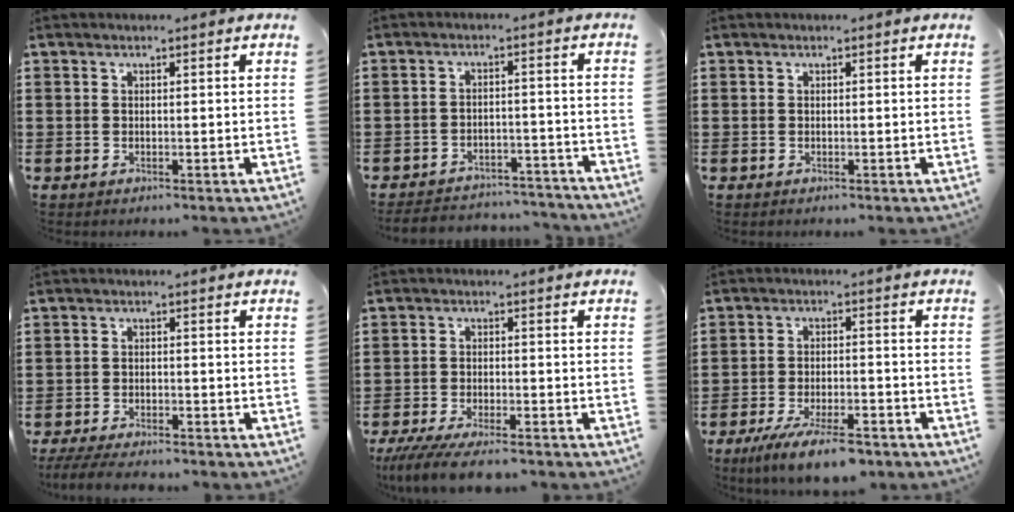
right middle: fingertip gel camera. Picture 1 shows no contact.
{"total": 3.9, "force": [-3.9, 0.5, 0.2], "torque": [-0.013, 0.003, -0.086]}
{"total": 0.0}
{"total": 3.3, "force": [-3.2, 0.2, 0.9], "torque": [-0.023, -0.002, -0.068]}
{"total": 5.0, "force": [-4.4, 0.5, 2.3], "torque": [-0.064, -0.017, -0.089]}
{"total": 7.2, "force": [-5.4, 1.3, 4.6], "torque": [-0.088, -0.005, -0.097]}